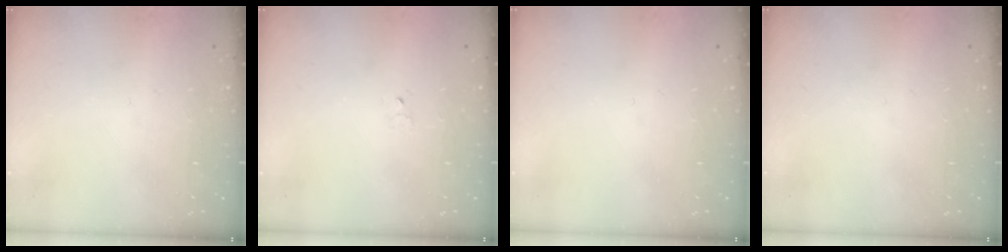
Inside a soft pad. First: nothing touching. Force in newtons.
{"total": 2.4, "press": 2.4, "slide": 0.2}
{"total": 0.0}
{"total": 0.0}